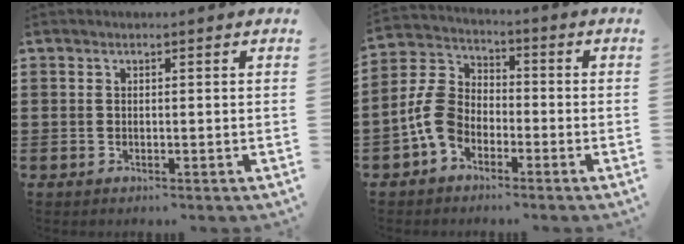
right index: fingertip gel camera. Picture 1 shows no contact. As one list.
[{"total": 7.7, "force": [-2.7, 5.6, 4.6], "torque": [-0.128, 0.010, -0.058]}]